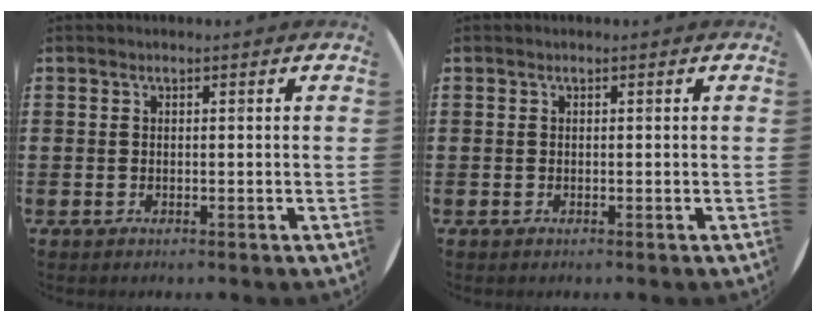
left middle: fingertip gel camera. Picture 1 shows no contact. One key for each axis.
{"total": 0.0}